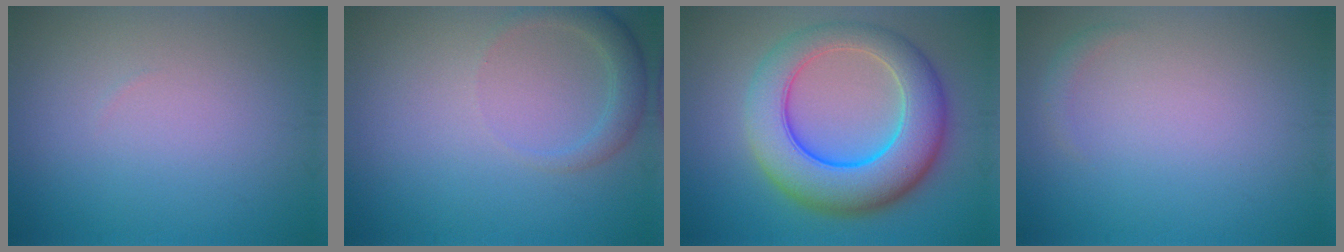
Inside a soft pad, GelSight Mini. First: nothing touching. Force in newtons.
{"total": 2.2, "press": 2.2, "slide": 0.2}
{"total": 9.9, "press": 9.9, "slide": 0.1}
{"total": 0.7, "press": 0.7, "slide": 0.1}